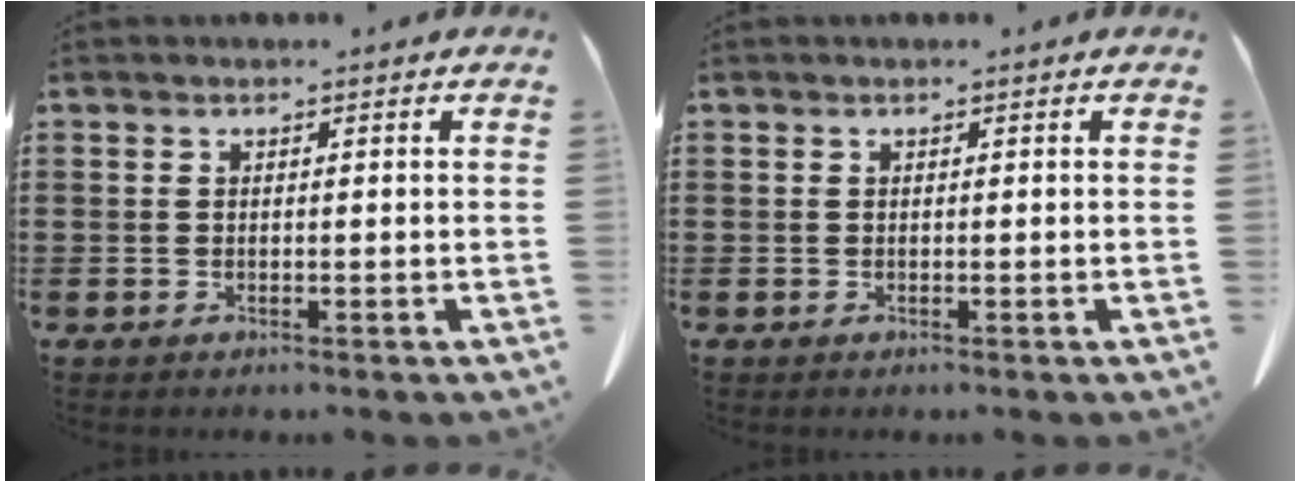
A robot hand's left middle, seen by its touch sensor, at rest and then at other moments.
{"total": 0.0}